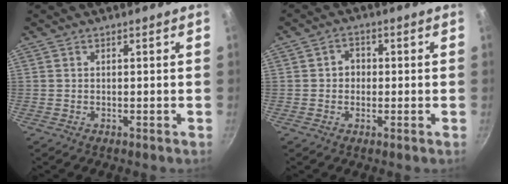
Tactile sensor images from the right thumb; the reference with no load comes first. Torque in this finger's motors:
{"motor_torque": [0.01, 0.07, 0.14, 0.42, 0.05]}